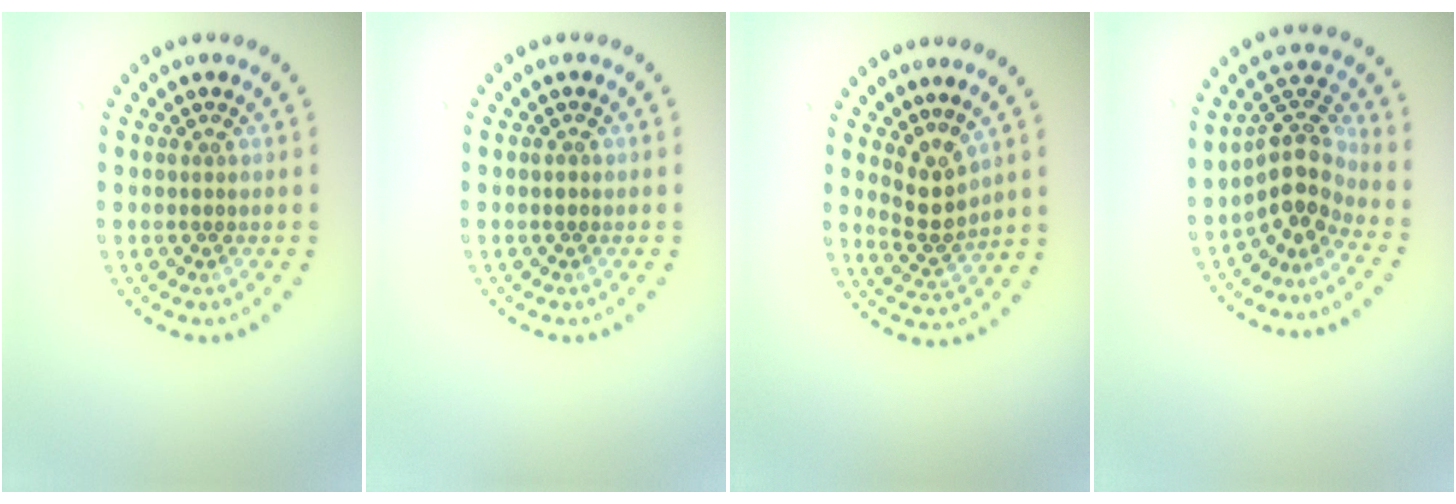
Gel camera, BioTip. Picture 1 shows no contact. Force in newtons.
{"total": 0.6, "press": 0.6, "slide": 0.1}
{"total": 2.5, "press": 1.8, "slide": 1.7}
{"total": 4.1, "press": 3.1, "slide": 2.7}